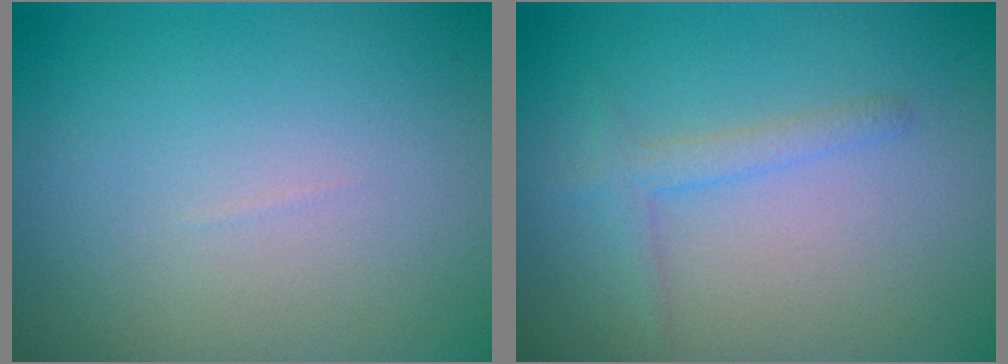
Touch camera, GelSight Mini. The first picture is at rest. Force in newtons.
{"total": 1.6, "press": 1.6, "slide": 0.1}